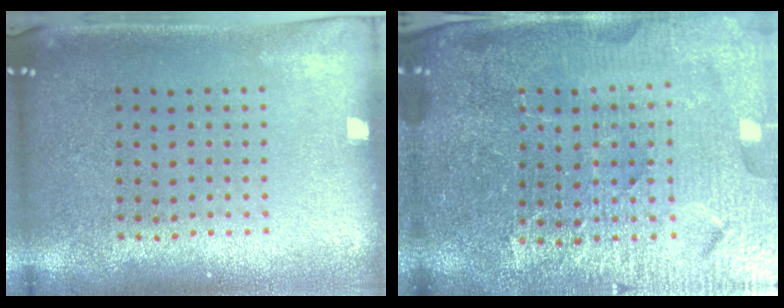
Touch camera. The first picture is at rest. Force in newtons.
{"total": 5.5, "press": 5.1, "slide": 2.3}